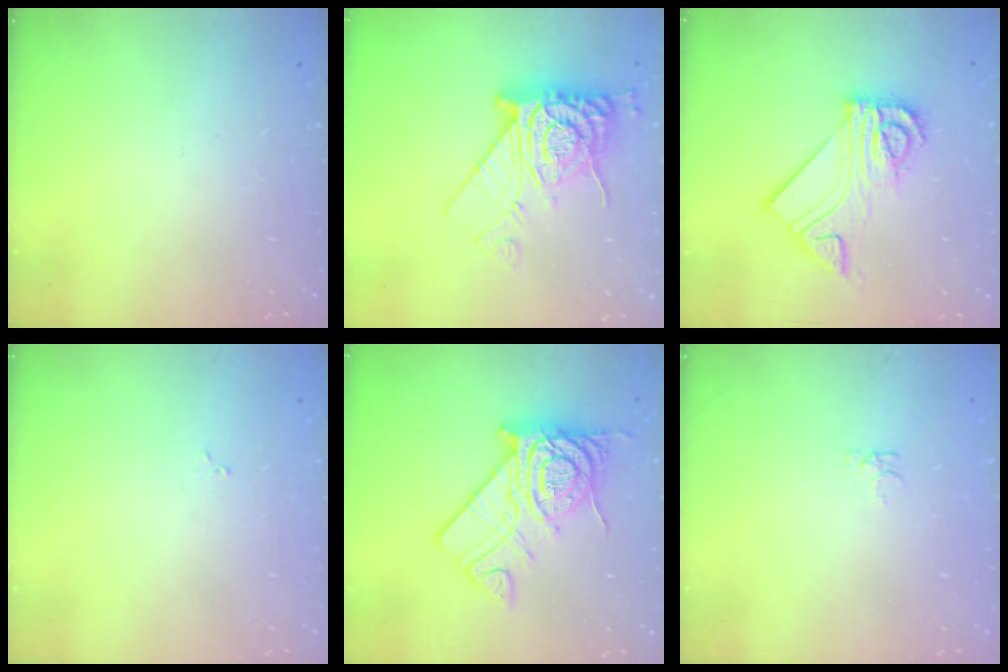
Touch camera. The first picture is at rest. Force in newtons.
{"total": 12.6, "press": 12.5, "slide": 1.4}
{"total": 13.3, "press": 13.3, "slide": 1.3}
{"total": 1.9, "press": 1.9, "slide": 0.3}
{"total": 16.9, "press": 16.9, "slide": 1.2}
{"total": 4.1, "press": 4.1, "slide": 0.6}